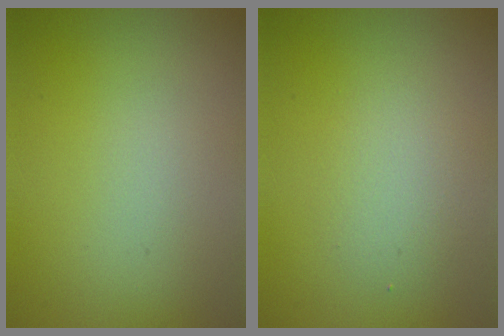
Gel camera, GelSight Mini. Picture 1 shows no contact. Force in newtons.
{"total": 2.1, "press": 2.1, "slide": 0.1}